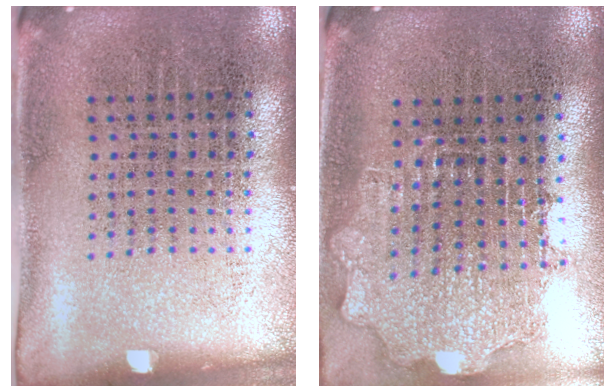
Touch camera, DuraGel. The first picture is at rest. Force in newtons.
{"total": 1.6, "press": 1.3, "slide": 0.8}